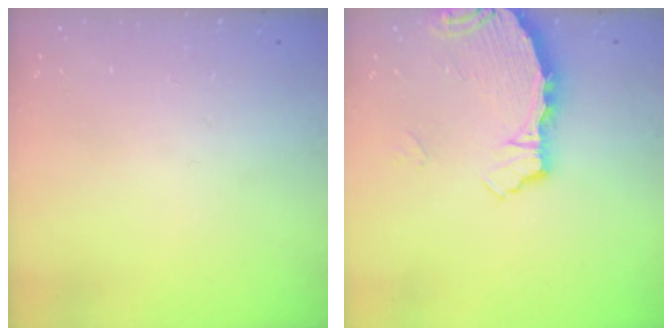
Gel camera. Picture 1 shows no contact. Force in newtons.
{"total": 3.4, "press": 3.4, "slide": 0.4}